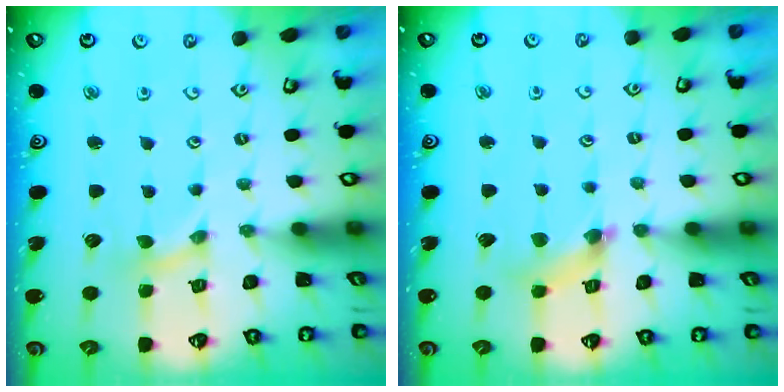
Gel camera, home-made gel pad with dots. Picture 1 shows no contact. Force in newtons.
{"total": 3.9, "press": 3.9, "slide": 0.4}